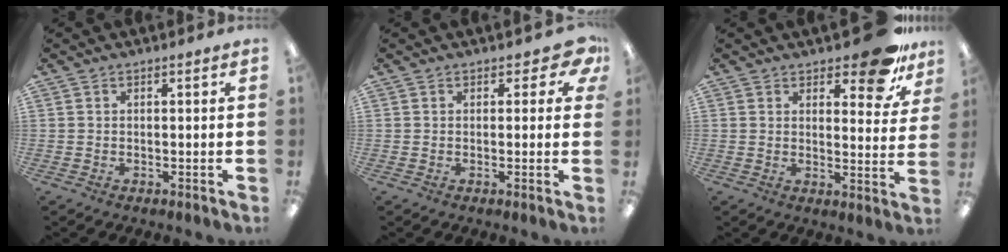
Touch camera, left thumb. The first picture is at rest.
{"total": 4.4, "force": [2.0, 2.7, 2.8], "torque": [-0.033, -0.002, 0.035]}
{"total": 11.4, "force": [8.2, 4.3, 6.7], "torque": [-0.076, -0.049, 0.139]}